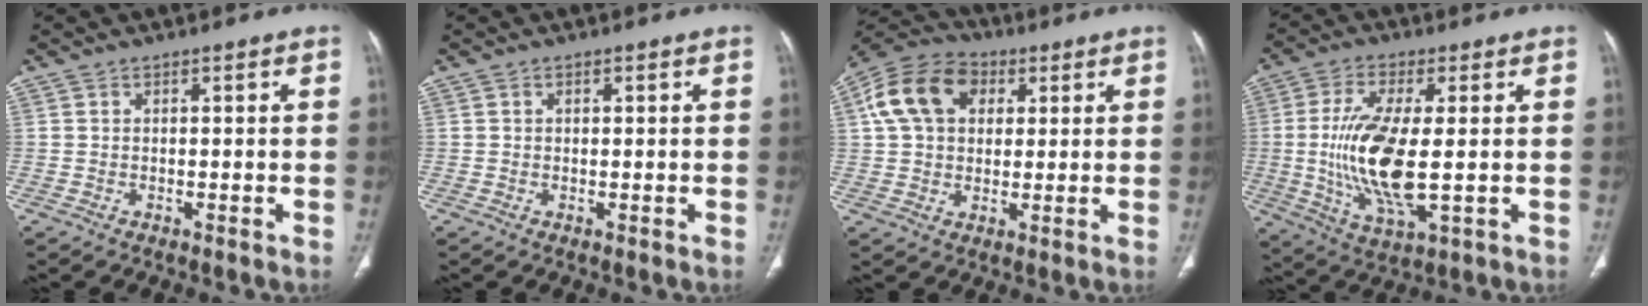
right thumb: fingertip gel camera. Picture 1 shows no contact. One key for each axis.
{"total": 0.5, "fx": 0.2, "fy": 0.4, "fz": 0.3, "tx": -0.005, "ty": 0.000, "tz": 0.003}
{"total": 14.2, "fx": 4.3, "fy": 10.2, "fz": 9.0, "tx": -0.158, "ty": 0.017, "tz": 0.068}
{"total": 12.5, "fx": -0.1, "fy": 4.6, "fz": 11.6, "tx": -0.240, "ty": -0.019, "tz": 0.006}